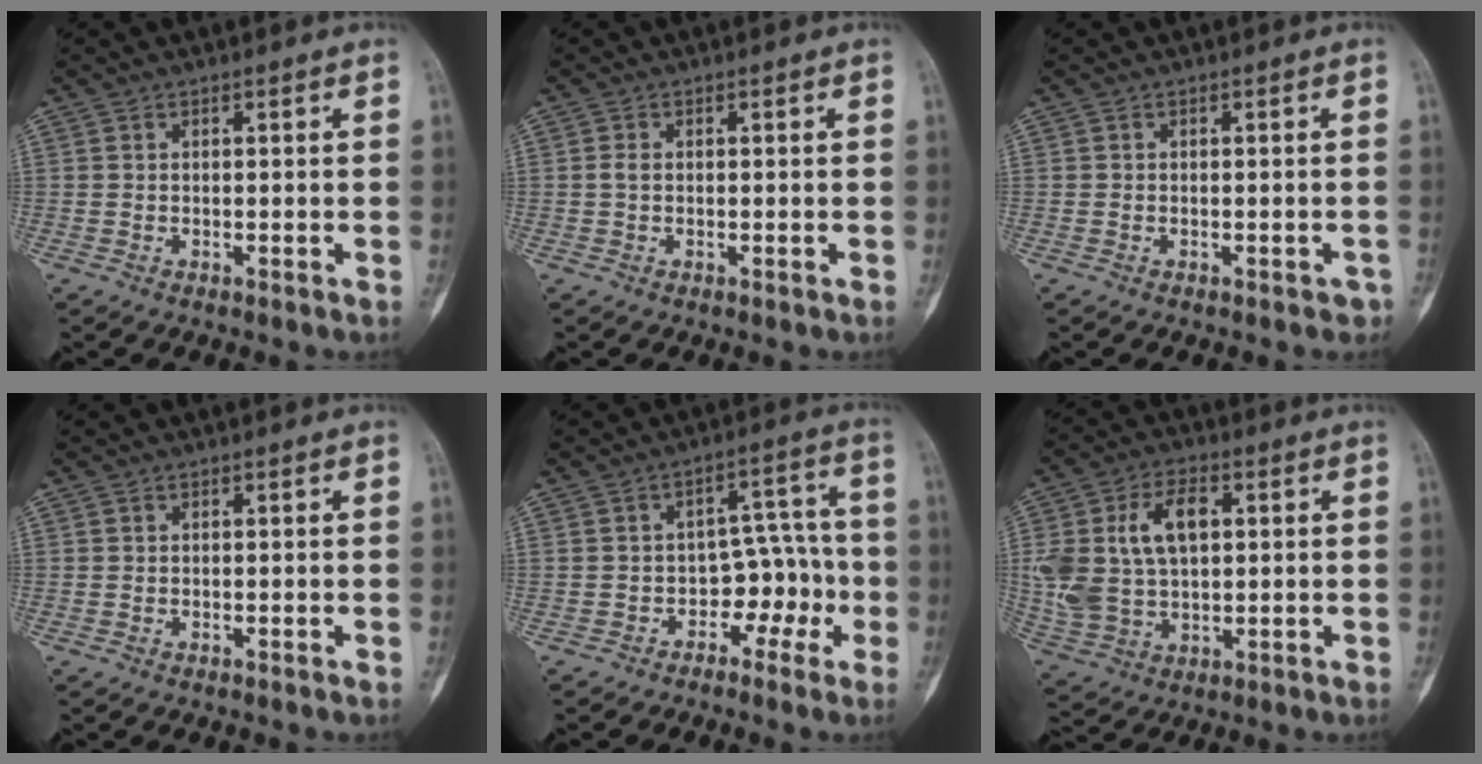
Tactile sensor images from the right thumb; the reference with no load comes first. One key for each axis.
{"total": 1.1, "fx": 0.0, "fy": 0.7, "fz": 0.8, "tx": -0.017, "ty": 0.001, "tz": -0.002}
{"total": 1.4, "fx": -0.9, "fy": 0.9, "fz": 0.7, "tx": 0.001, "ty": 0.006, "tz": -0.010}
{"total": 0.0}
{"total": 7.9, "fx": -3.0, "fy": 5.6, "fz": 4.7, "tx": -0.022, "ty": 0.050, "tz": -0.047}
{"total": 14.9, "fx": 2.9, "fy": 9.4, "fz": 11.2, "tx": -0.209, "ty": 0.009, "tz": 0.062}